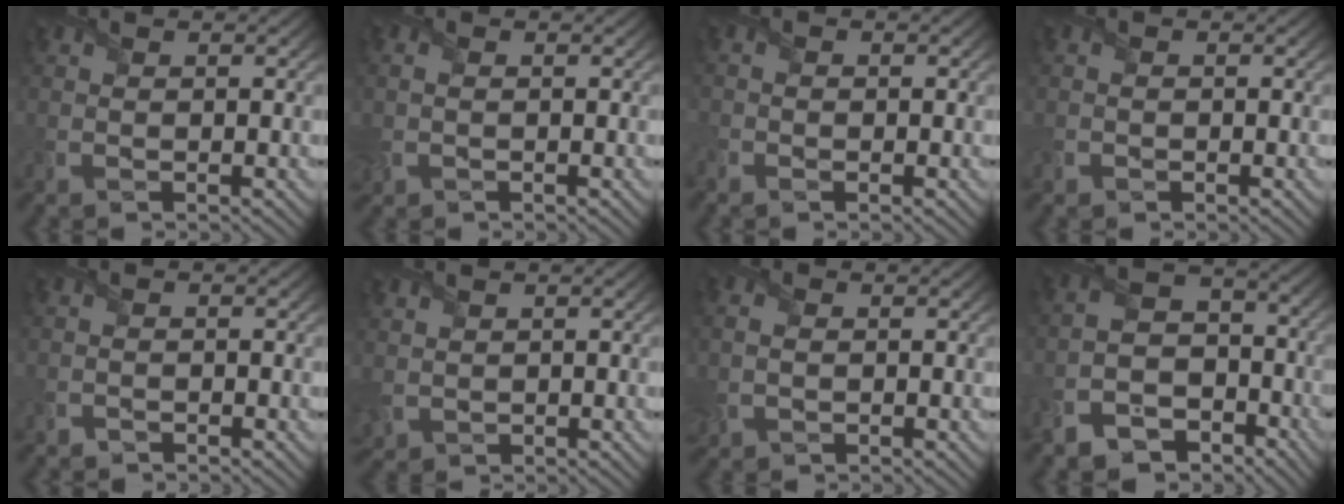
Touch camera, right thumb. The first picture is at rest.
{"total": 1.9, "force": [-0.1, 1.4, 1.2], "torque": [-0.038, 0.000, 0.001]}
{"total": 1.6, "force": [-1.0, 1.1, 0.6], "torque": [-0.019, -0.003, -0.015]}
{"total": 0.8, "force": [-0.5, 0.6, 0.1], "torque": [-0.002, -0.003, -0.010]}
{"total": 0.9, "force": [-0.8, 0.1, -0.2], "torque": [0.008, -0.001, -0.016]}
{"total": 1.6, "force": [0.9, 1.2, 0.5], "torque": [-0.028, -0.001, 0.020]}
{"total": 3.1, "force": [-0.1, 2.3, 2.0], "torque": [-0.061, 0.008, 0.002]}
{"total": 9.4, "force": [-6.4, 5.4, 4.2], "torque": [-0.087, -0.015, -0.125]}